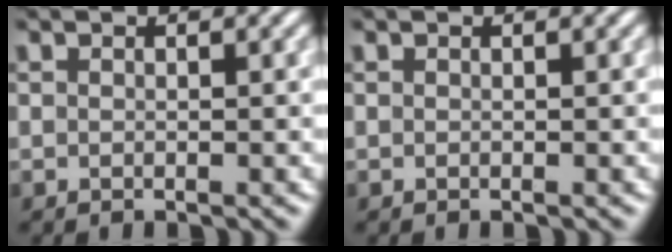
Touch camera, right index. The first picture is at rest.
{"total": 0.0}